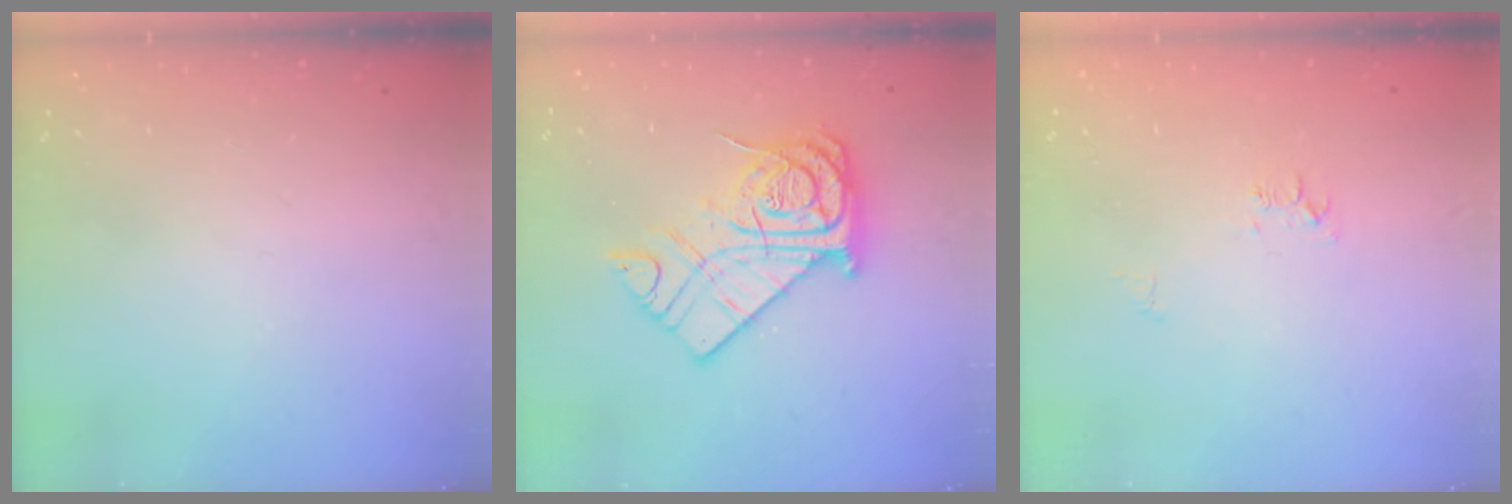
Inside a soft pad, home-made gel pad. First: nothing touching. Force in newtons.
{"total": 16.8, "press": 16.7, "slide": 1.7}
{"total": 6.0, "press": 5.9, "slide": 0.6}